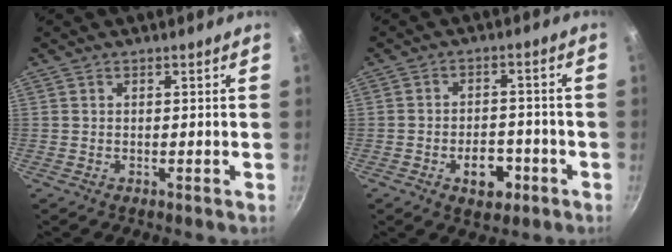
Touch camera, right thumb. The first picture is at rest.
{"total": 6.9, "force": [-3.0, 4.2, 4.6], "torque": [-0.045, 0.020, -0.042]}